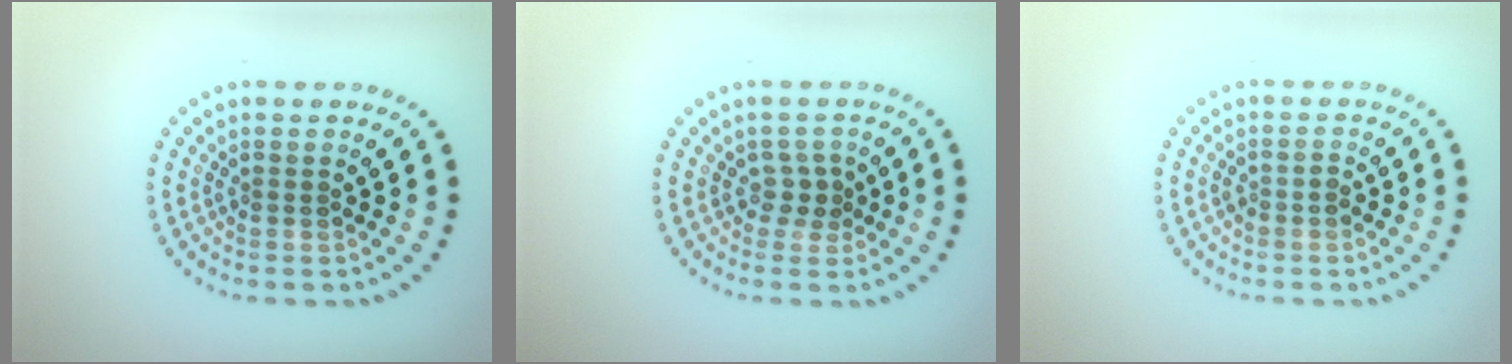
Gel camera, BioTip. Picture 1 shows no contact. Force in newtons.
{"total": 1.4, "press": 1.2, "slide": 0.7}
{"total": 1.0, "press": 0.9, "slide": 0.5}